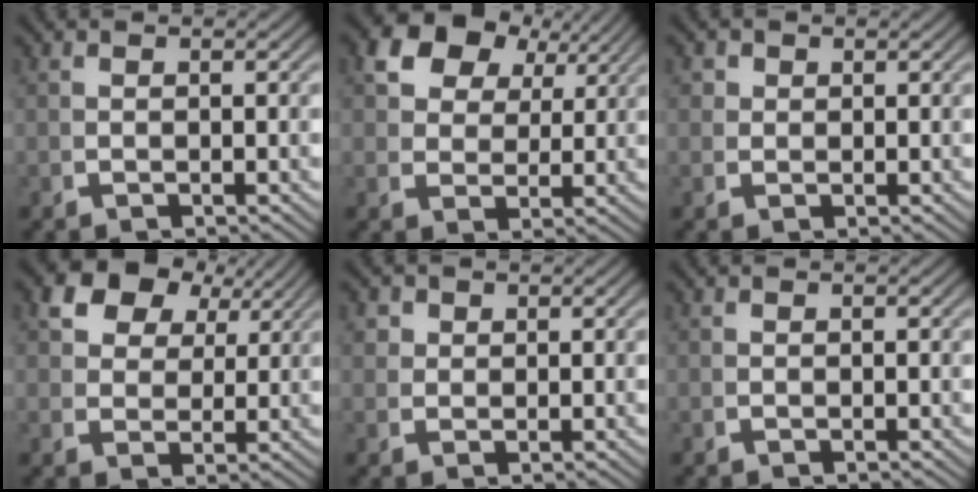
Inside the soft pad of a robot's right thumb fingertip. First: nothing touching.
{"total": 8.3, "force": [4.3, 5.6, 4.5], "torque": [-0.105, -0.009, 0.081]}
{"total": 1.9, "force": [0.9, 1.6, 0.6], "torque": [-0.017, -0.005, 0.019]}
{"total": 7.4, "force": [4.2, 4.7, 3.9], "torque": [-0.086, -0.006, 0.079]}
{"total": 2.6, "force": [1.3, 2.0, 0.9], "torque": [-0.026, -0.005, 0.029]}
{"total": 0.0}